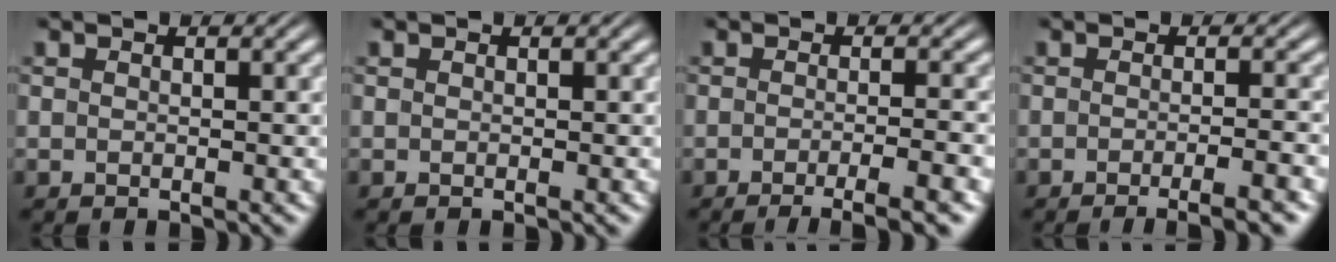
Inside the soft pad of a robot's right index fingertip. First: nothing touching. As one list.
[{"total": 0.0}, {"total": 5.2, "force": [-4.3, 0.6, 2.9], "torque": [-0.030, -0.005, -0.066]}, {"total": 4.1, "force": [-3.4, 0.3, 2.2], "torque": [-0.018, 0.002, -0.057]}]